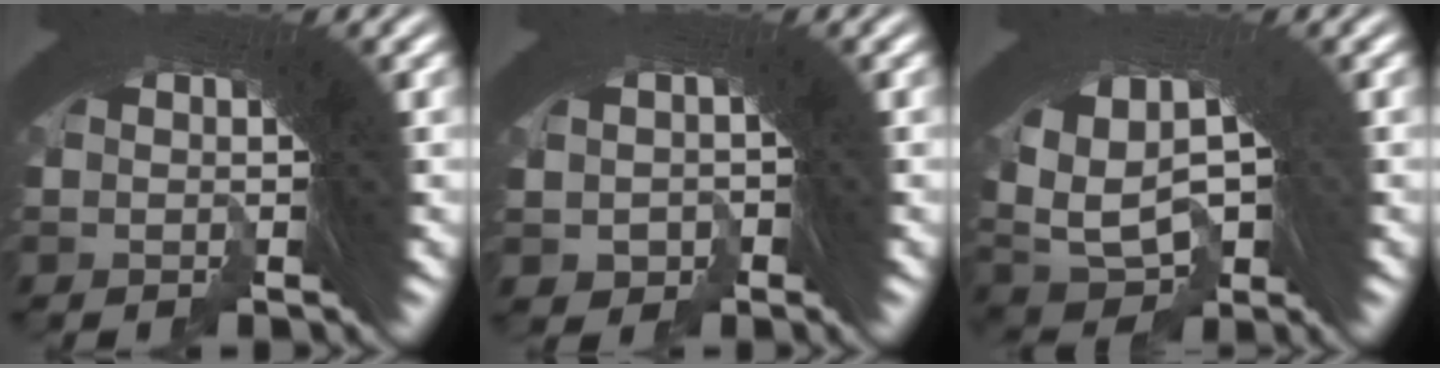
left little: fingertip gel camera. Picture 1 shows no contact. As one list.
[{"total": 3.5, "force": [-2.1, 2.8, -0.5], "torque": [-0.011, -0.023, -0.024]}, {"total": 8.3, "force": [-2.7, 6.9, 3.6], "torque": [-0.125, -0.037, -0.027]}]